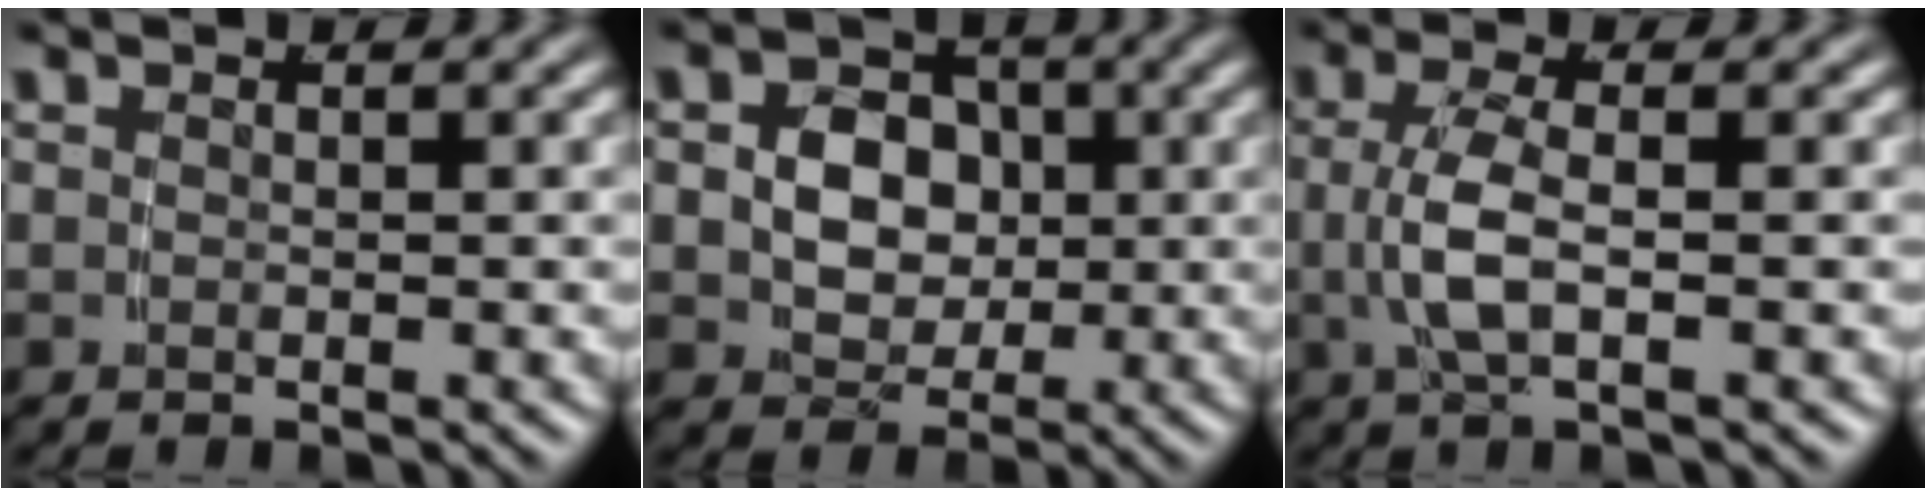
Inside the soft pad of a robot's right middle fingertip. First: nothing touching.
{"total": 4.7, "force": [0.3, 3.8, 2.8], "torque": [-0.054, -0.020, 0.016]}
{"total": 3.3, "force": [-0.3, 0.6, 3.2], "torque": [-0.076, -0.003, 0.001]}